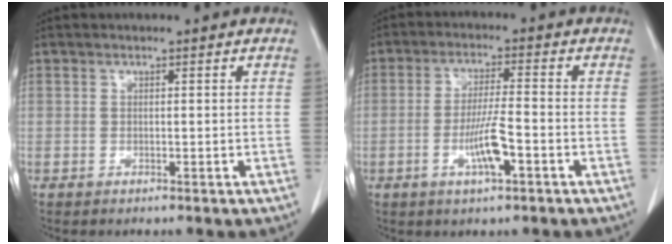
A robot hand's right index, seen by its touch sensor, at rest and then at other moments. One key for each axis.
{"total": 6.3, "fx": -2.4, "fy": 0.6, "fz": 5.8, "tx": -0.112, "ty": -0.003, "tz": -0.043}